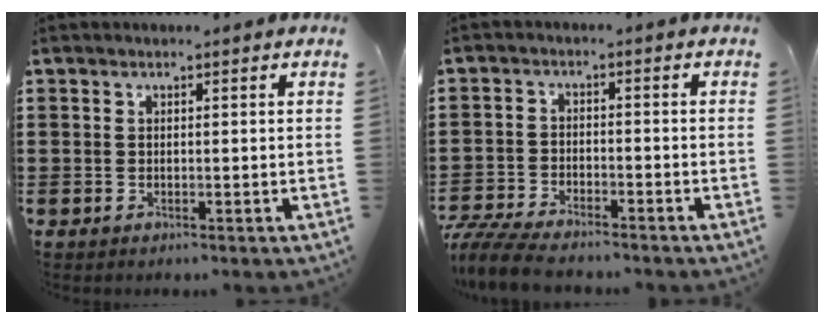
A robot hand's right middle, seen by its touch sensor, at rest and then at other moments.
{"total": 6.1, "force": [-5.7, 1.0, 1.7], "torque": [-0.049, 0.001, -0.116]}